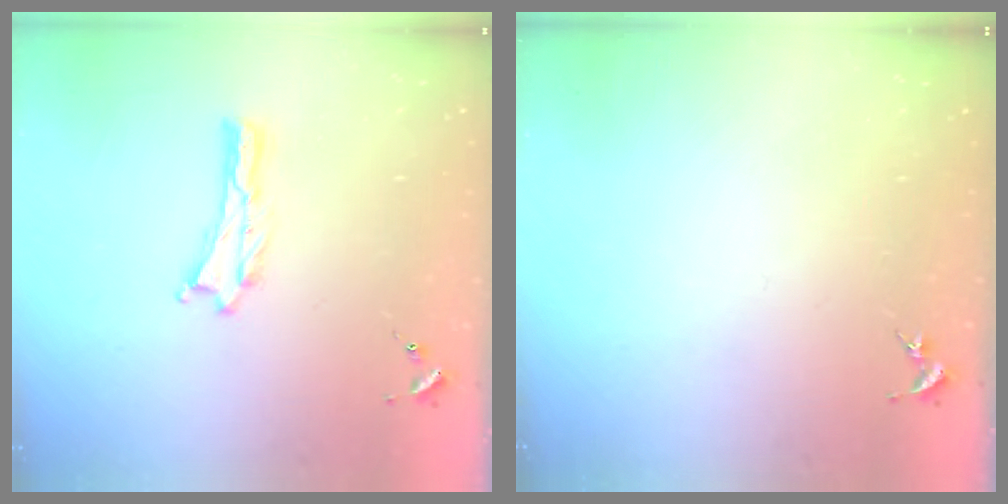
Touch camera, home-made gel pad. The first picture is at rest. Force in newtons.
{"total": 0.0}